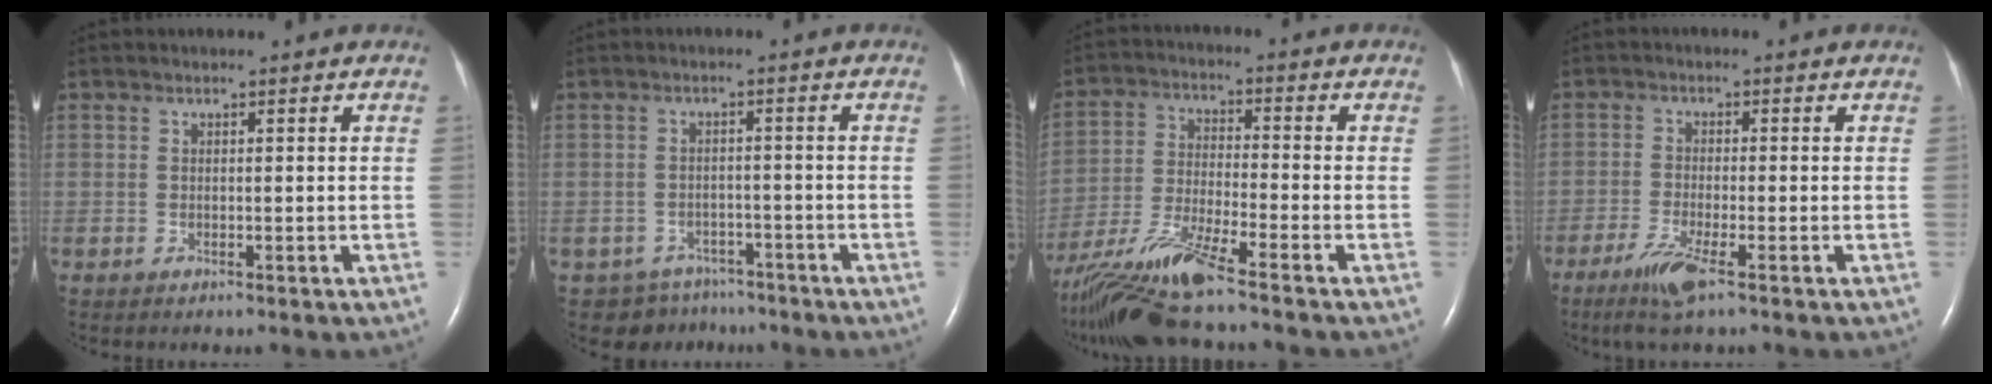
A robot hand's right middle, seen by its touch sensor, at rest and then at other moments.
{"total": 5.8, "force": [-4.7, 3.4, -0.4], "torque": [0.013, 0.018, -0.063]}
{"total": 14.2, "force": [-11.2, -0.1, 8.7], "torque": [-0.187, -0.020, -0.212]}
{"total": 5.5, "force": [-3.4, 0.3, 4.3], "torque": [-0.096, -0.017, -0.066]}